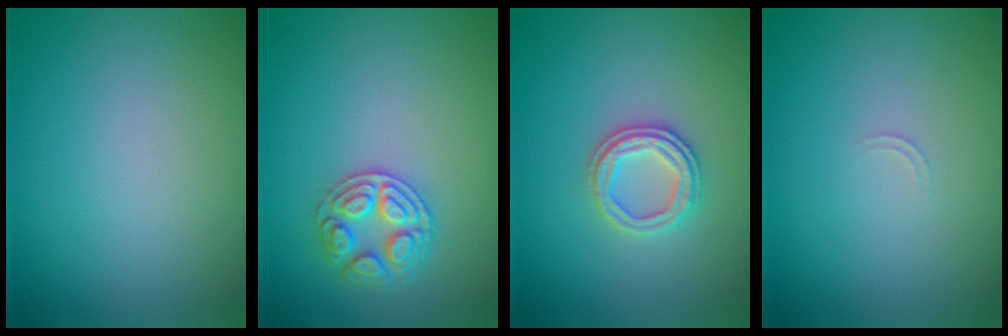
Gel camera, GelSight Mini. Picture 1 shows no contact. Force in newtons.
{"total": 3.0, "press": 3.0, "slide": 0.5}
{"total": 2.6, "press": 2.5, "slide": 0.7}
{"total": 0.6, "press": 0.6, "slide": 0.2}